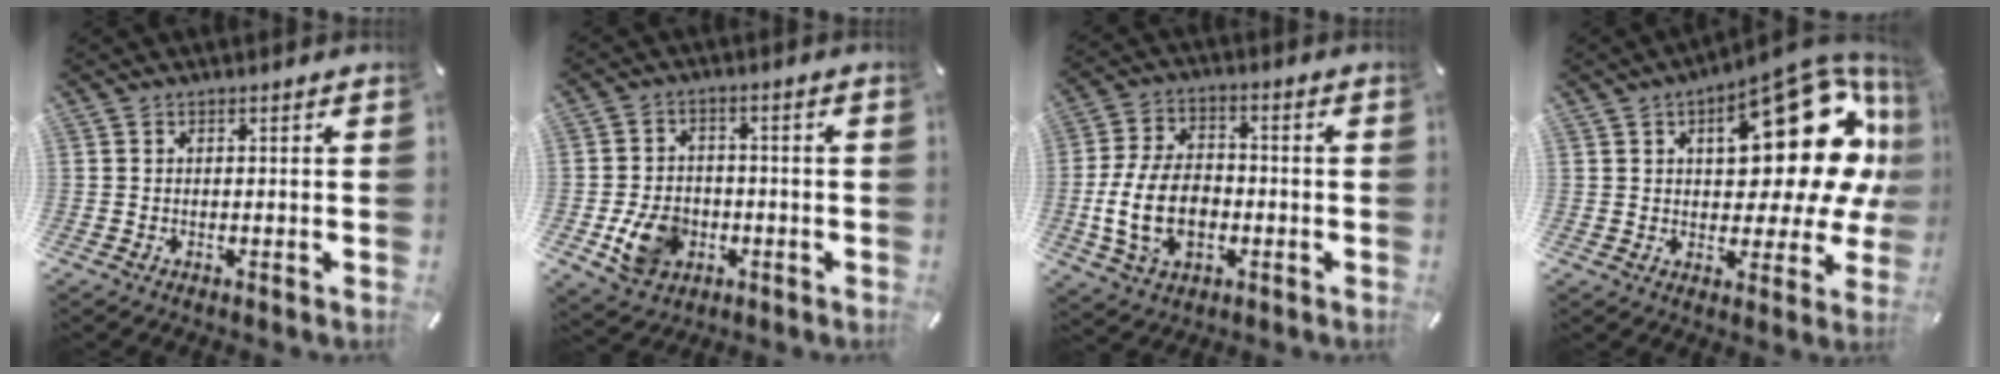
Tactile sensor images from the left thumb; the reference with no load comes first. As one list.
[{"total": 9.6, "force": [-2.7, 7.7, 4.9], "torque": [-0.096, 0.014, -0.047]}, {"total": 14.6, "force": [-2.7, 10.0, 10.3], "torque": [-0.234, 0.005, -0.047]}, {"total": 25.2, "force": [8.3, 12.6, 20.2], "torque": [-0.234, -0.056, 0.138]}]